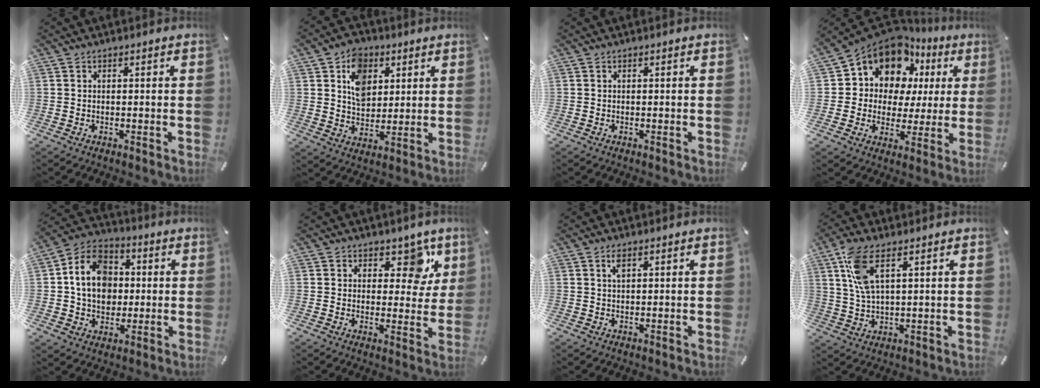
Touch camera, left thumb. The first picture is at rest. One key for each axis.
{"total": 9.4, "fx": 3.6, "fy": 7.5, "fz": 4.4, "tx": -0.067, "ty": 0.001, "tz": 0.064}
{"total": 0.0}
{"total": 13.0, "fx": 8.6, "fy": 9.0, "fz": 4.0, "tx": -0.085, "ty": -0.068, "tz": 0.159}
{"total": 12.8, "fx": 0.1, "fy": 10.9, "fz": 6.8, "tx": -0.144, "ty": 0.020, "tz": 0.000}
{"total": 9.5, "fx": 5.1, "fy": 5.9, "fz": 5.4, "tx": -0.050, "ty": -0.032, "tz": 0.085}
{"total": 1.7, "fx": 0.9, "fy": 0.4, "fz": 1.3, "tx": -0.029, "ty": 0.001, "tz": 0.016}
{"total": 8.4, "fx": 3.8, "fy": 3.4, "fz": 6.7, "tx": -0.145, "ty": 0.003, "tz": 0.069}